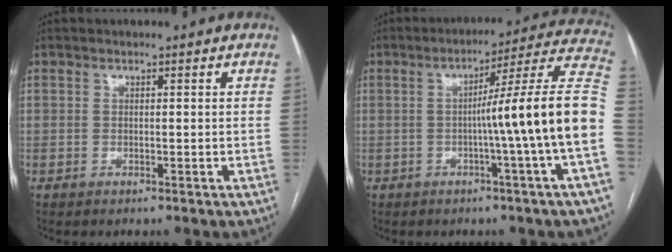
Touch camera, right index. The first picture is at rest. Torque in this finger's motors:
{"motor_torque": [1.67, -0.18, 0.82, 0.16]}